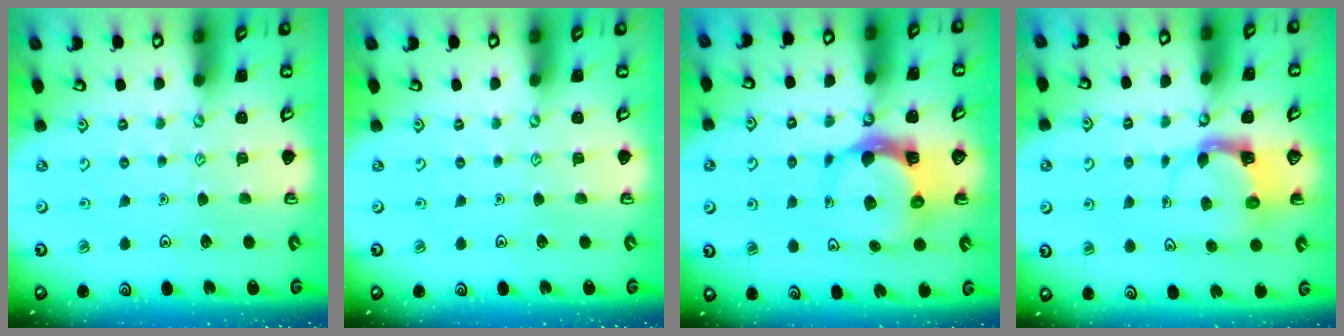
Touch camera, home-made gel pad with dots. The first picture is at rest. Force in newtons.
{"total": 0.0}
{"total": 7.4, "press": 7.3, "slide": 1.1}
{"total": 3.8, "press": 3.7, "slide": 0.7}